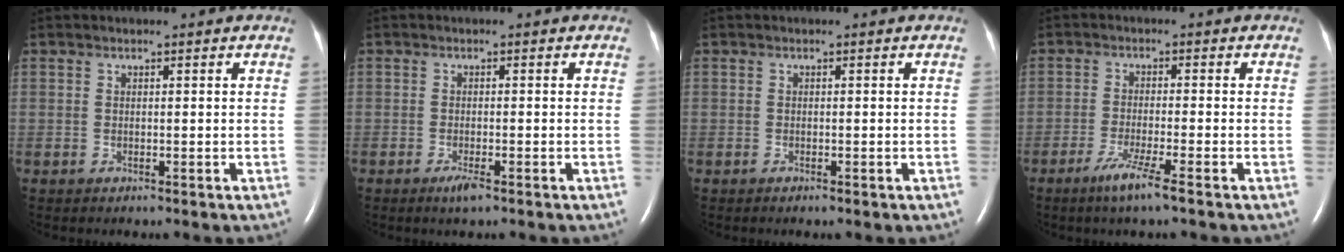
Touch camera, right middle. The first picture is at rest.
{"total": 1.8, "force": [-1.2, 0.2, 1.4], "torque": [-0.031, -0.004, -0.021]}
{"total": 0.7, "force": [-0.5, 0.1, 0.5], "torque": [-0.012, -0.002, -0.004]}
{"total": 4.9, "force": [-3.1, -0.5, 3.8], "torque": [-0.078, -0.014, -0.062]}